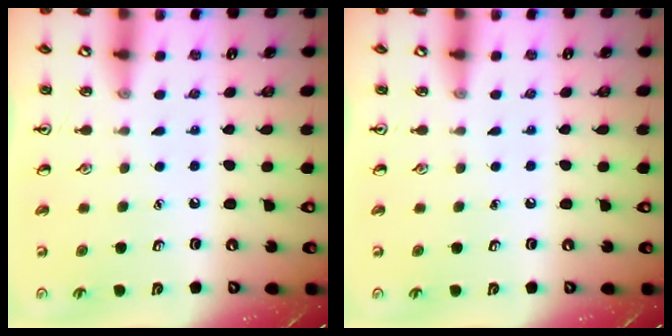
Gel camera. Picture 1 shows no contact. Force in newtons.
{"total": 0.0}